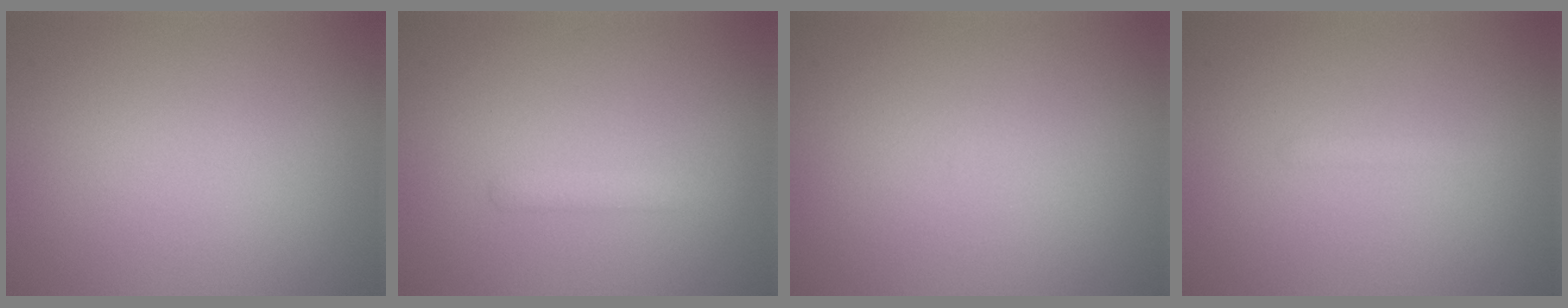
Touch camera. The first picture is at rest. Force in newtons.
{"total": 1.4, "press": 1.4, "slide": 0.0}
{"total": 0.0}
{"total": 0.7, "press": 0.7, "slide": 0.1}